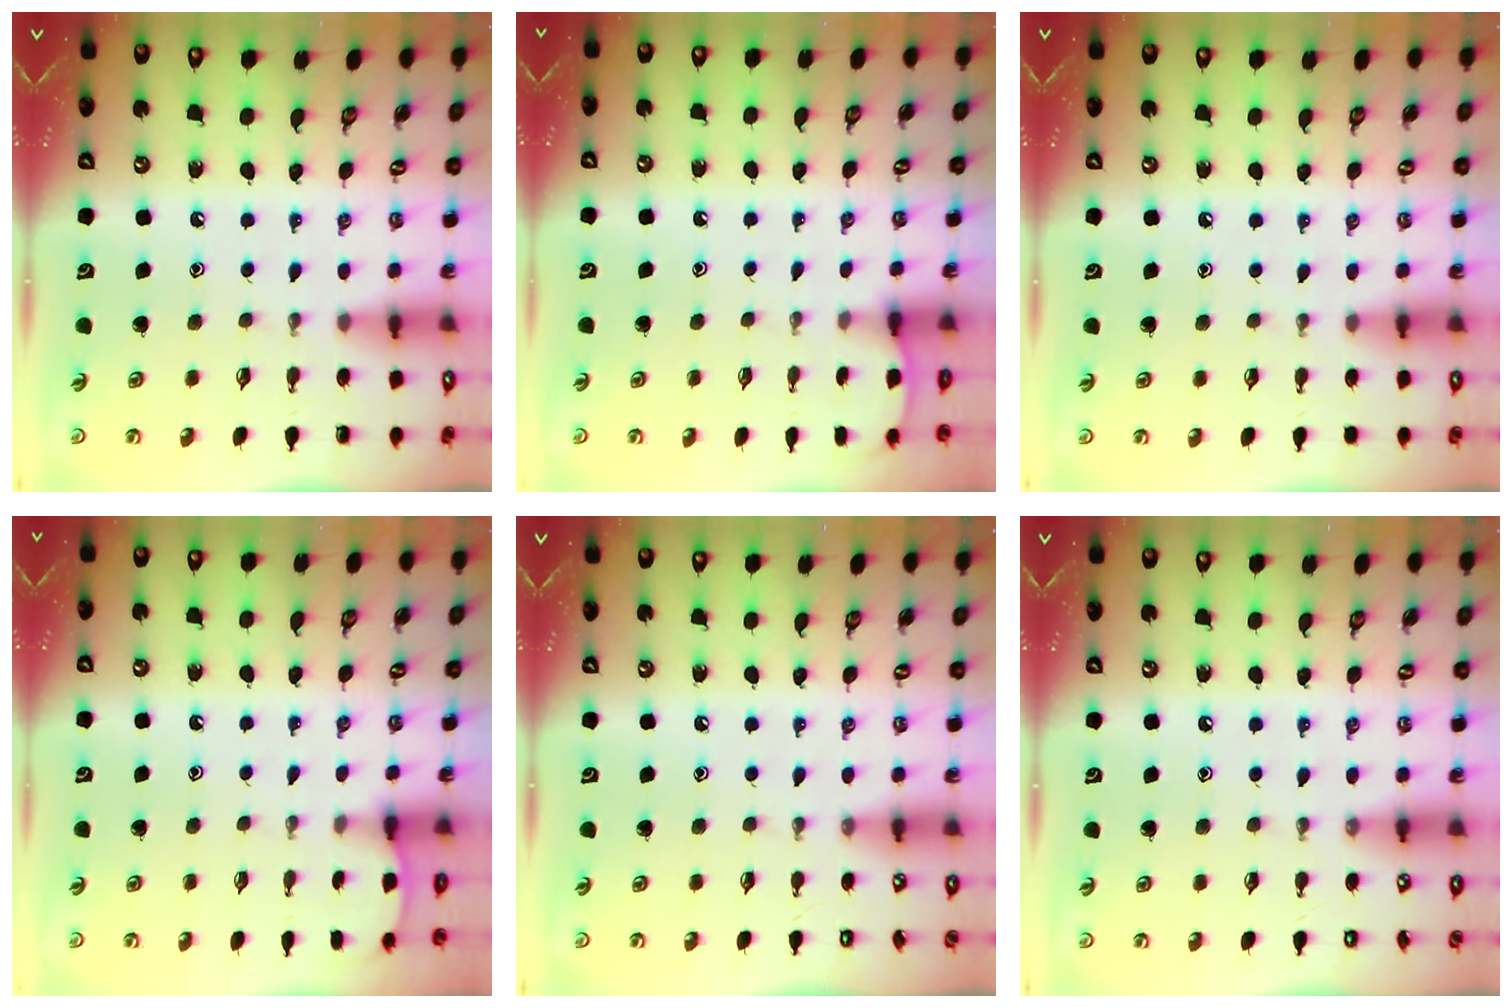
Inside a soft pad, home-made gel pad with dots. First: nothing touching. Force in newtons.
{"total": 2.2, "press": 2.2, "slide": 0.2}
{"total": 3.0, "press": 2.9, "slide": 0.5}
{"total": 2.2, "press": 2.2, "slide": 0.2}
{"total": 0.0}
{"total": 3.3, "press": 3.3, "slide": 0.4}